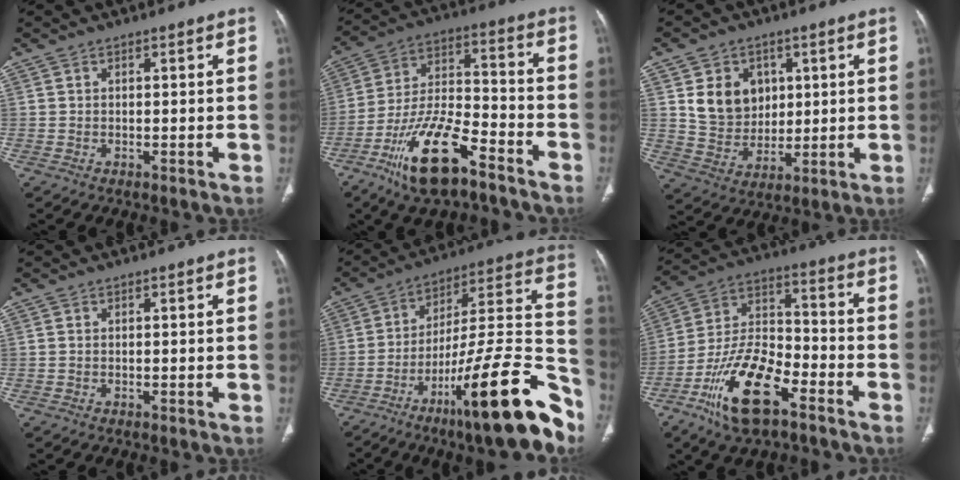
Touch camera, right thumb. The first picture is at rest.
{"total": 16.9, "force": [-10.6, 6.0, 11.7], "torque": [-0.218, 0.065, -0.193]}
{"total": 10.7, "force": [3.1, 8.9, 5.1], "torque": [-0.046, -0.016, 0.067]}
{"total": 0.0}
{"total": 26.3, "force": [-15.0, 5.4, 20.9], "torque": [-0.257, 0.092, -0.231]}
{"total": 17.0, "force": [-9.6, 7.1, 12.1], "torque": [-0.224, 0.060, -0.180]}